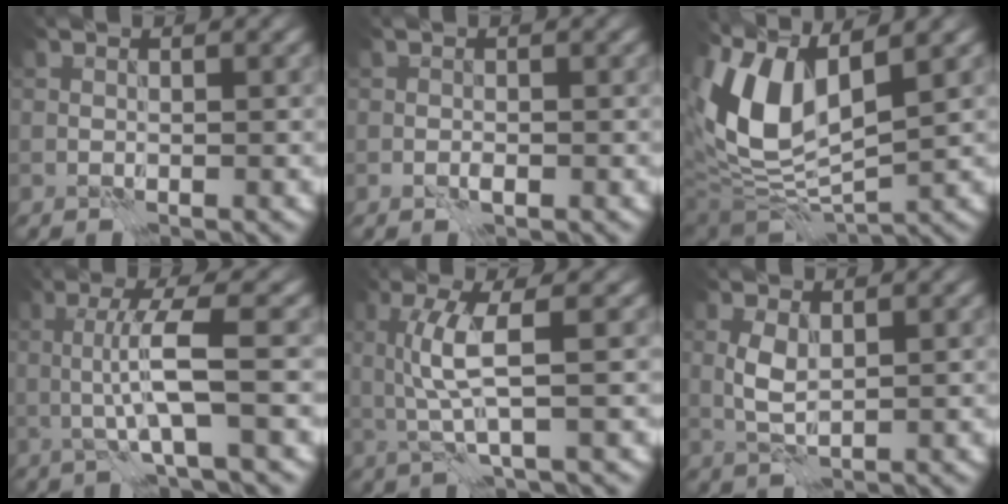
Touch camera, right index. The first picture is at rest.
{"total": 1.2, "force": [-0.4, 0.7, 0.8], "torque": [-0.017, -0.001, -0.009]}
{"total": 9.8, "force": [3.6, 4.7, 7.8], "torque": [-0.167, 0.003, 0.065]}
{"total": 4.6, "force": [-0.5, 0.3, 4.5], "torque": [-0.086, 0.008, -0.012]}
{"total": 4.2, "force": [0.4, 0.7, 4.1], "torque": [-0.092, -0.003, 0.014]}
{"total": 2.3, "force": [0.5, 1.1, 2.0], "torque": [-0.047, 0.001, 0.011]}